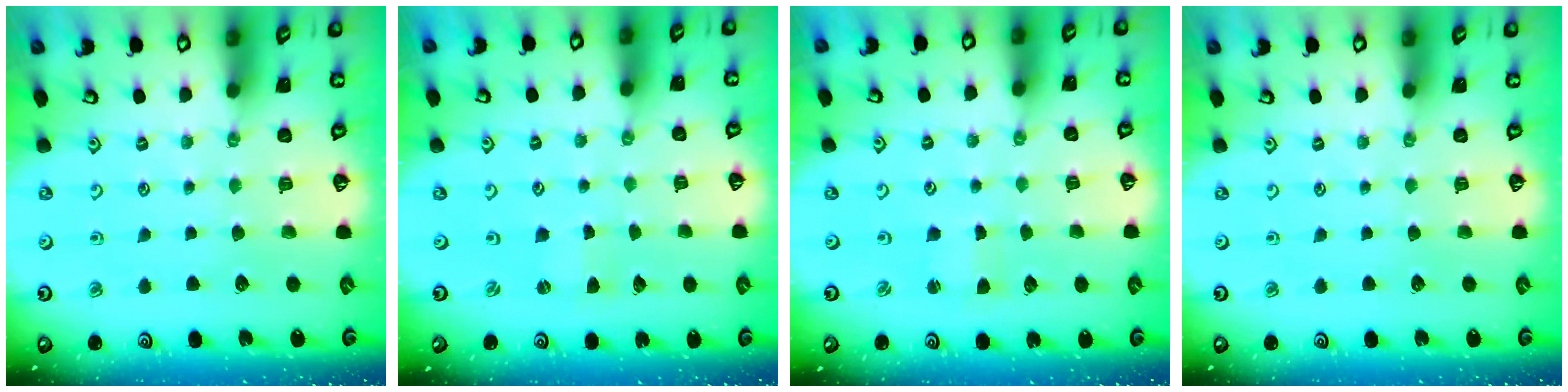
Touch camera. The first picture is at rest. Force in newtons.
{"total": 0.7, "press": 0.7, "slide": 0.1}
{"total": 1.3, "press": 1.3, "slide": 0.1}
{"total": 0.0}